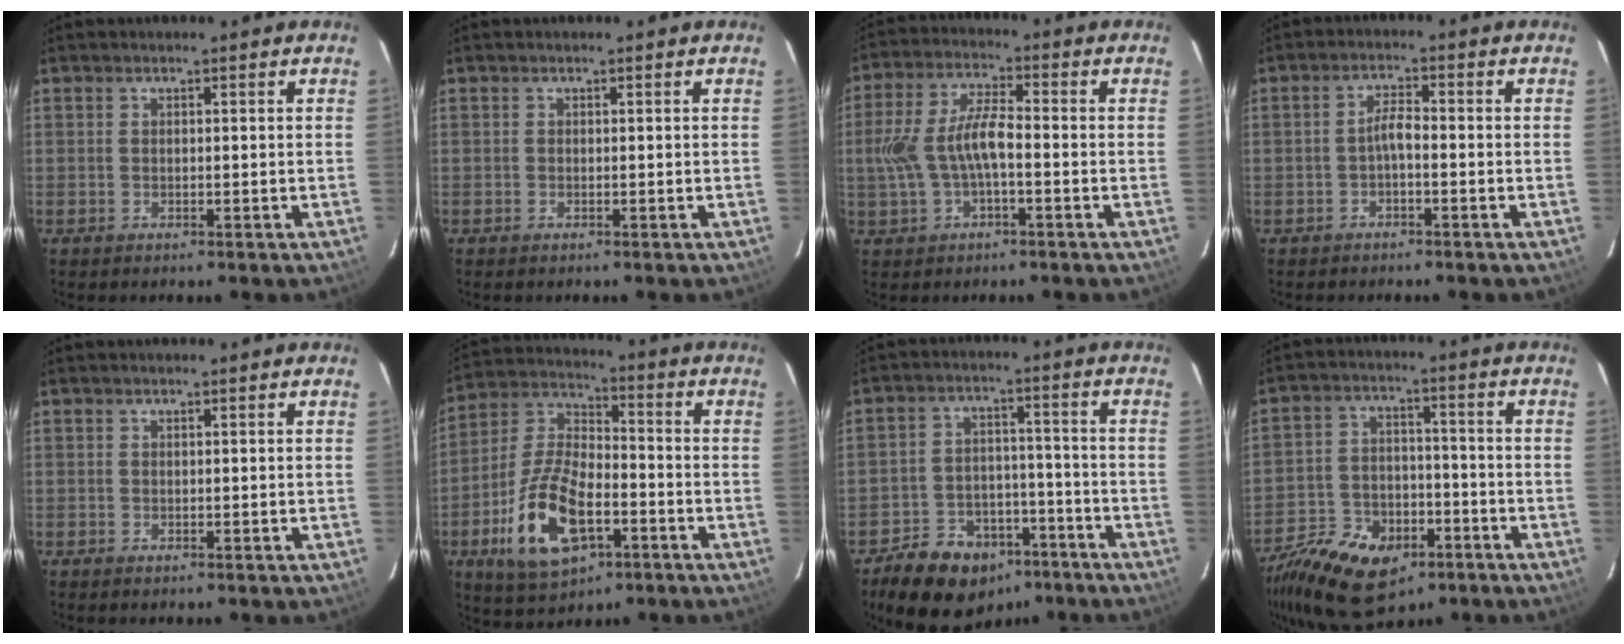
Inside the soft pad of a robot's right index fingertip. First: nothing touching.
{"total": 0.0}
{"total": 9.3, "force": [-1.8, 3.7, 8.3], "torque": [-0.178, 0.011, -0.029]}
{"total": 2.5, "force": [-1.2, 0.6, 2.1], "torque": [-0.044, 0.010, -0.024]}
{"total": 0.0}
{"total": 16.9, "force": [-6.7, 8.4, 13.0], "torque": [-0.273, 0.006, -0.118]}
{"total": 14.4, "force": [-9.8, 9.1, 5.4], "torque": [-0.125, 0.028, -0.131]}
{"total": 19.5, "force": [-10.9, 12.0, 10.7], "torque": [-0.257, -0.017, -0.170]}